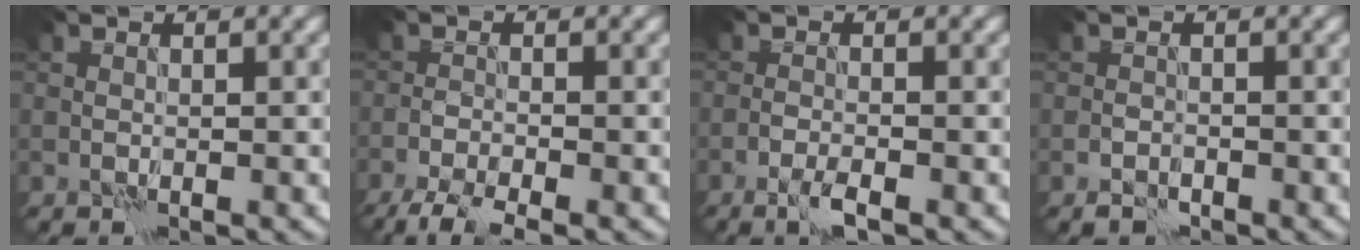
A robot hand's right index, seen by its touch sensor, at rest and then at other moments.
{"total": 4.2, "force": [-3.4, 0.7, 2.4], "torque": [-0.046, -0.013, -0.068]}
{"total": 1.9, "force": [-1.2, 0.2, 1.4], "torque": [-0.030, 0.002, -0.026]}
{"total": 1.2, "force": [-1.0, 0.5, 0.3], "torque": [-0.002, 0.004, -0.021]}